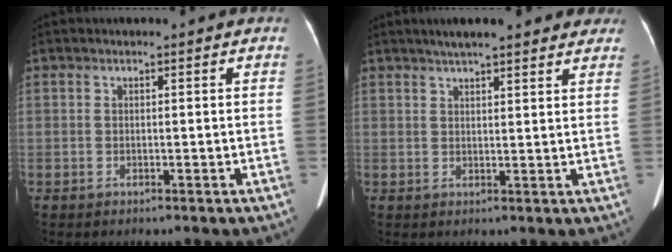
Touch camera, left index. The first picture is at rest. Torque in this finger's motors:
{"motor_torque": [0.02, -0.19, 0.00, 0.03]}